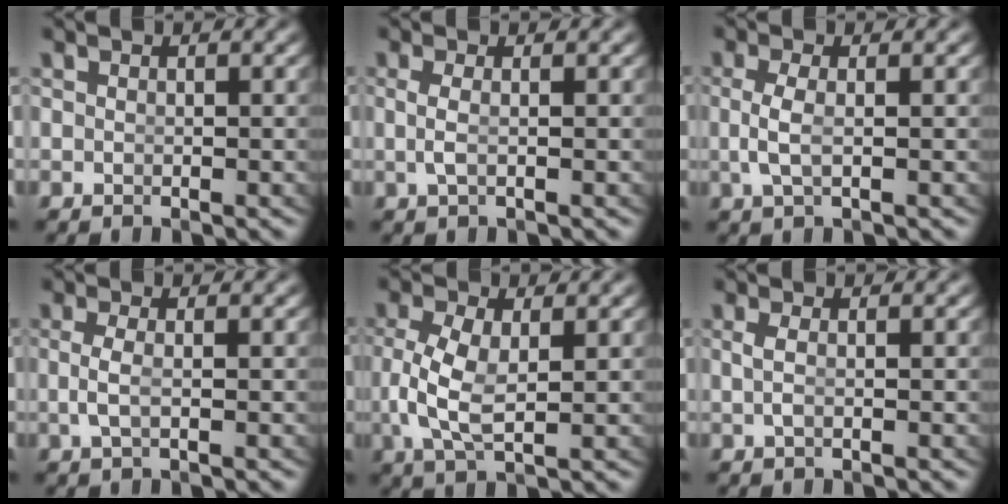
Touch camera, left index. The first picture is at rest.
{"total": 1.3, "force": [-0.2, -0.4, 1.2], "torque": [-0.031, -0.013, 0.006]}
{"total": 1.9, "force": [-0.2, 0.3, 1.9], "torque": [-0.051, -0.012, 0.005]}
{"total": 1.5, "force": [-0.4, -0.1, 1.5], "torque": [-0.041, -0.014, 0.003]}
{"total": 4.8, "force": [-0.2, 2.7, 4.0], "torque": [-0.106, -0.022, 0.012]}
{"total": 1.0, "force": [-0.2, -0.4, 0.9], "torque": [-0.025, -0.010, 0.005]}